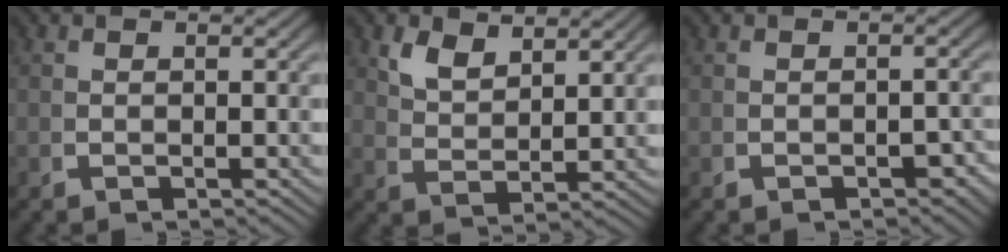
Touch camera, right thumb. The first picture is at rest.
{"total": 3.4, "force": [2.9, 0.7, 1.6], "torque": [-0.032, 0.000, 0.066]}
{"total": 1.4, "force": [-1.3, 0.4, 0.5], "torque": [-0.011, -0.006, -0.017]}